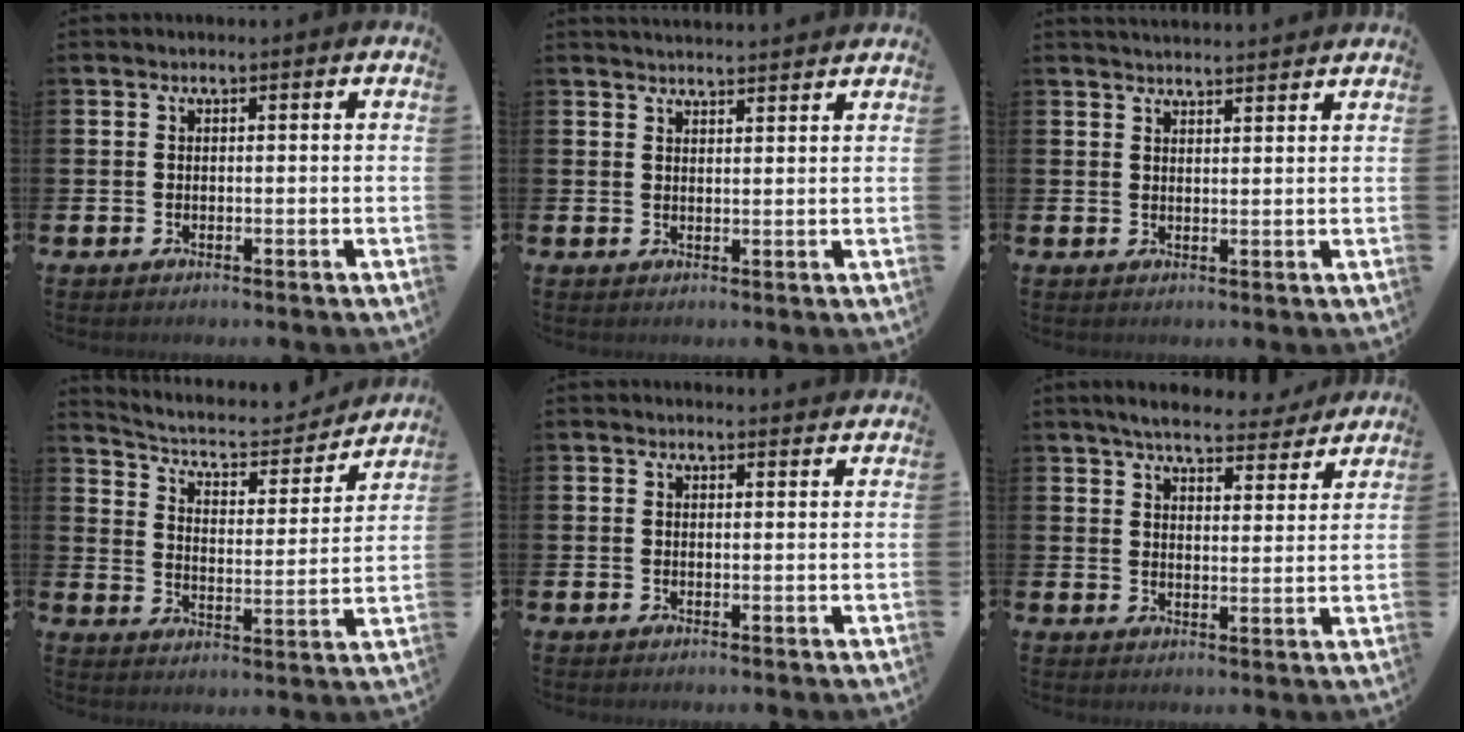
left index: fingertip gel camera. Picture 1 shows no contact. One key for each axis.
{"total": 2.7, "fx": 2.7, "fy": 0.0, "fz": 0.0, "tx": 0.000, "ty": -0.016, "tz": 0.049}
{"total": 2.8, "fx": 2.8, "fy": -0.1, "fz": 0.0, "tx": -0.001, "ty": -0.016, "tz": 0.050}
{"total": 6.3, "fx": 5.6, "fy": 2.1, "fz": 1.9, "tx": -0.063, "ty": -0.043, "tz": 0.090}
{"total": 1.3, "fx": 1.3, "fy": 0.1, "fz": 0.0, "tx": 0.007, "ty": -0.007, "tz": 0.022}
{"total": 5.8, "fx": 5.5, "fy": 1.0, "fz": 1.5, "tx": -0.035, "ty": -0.035, "tz": 0.094}